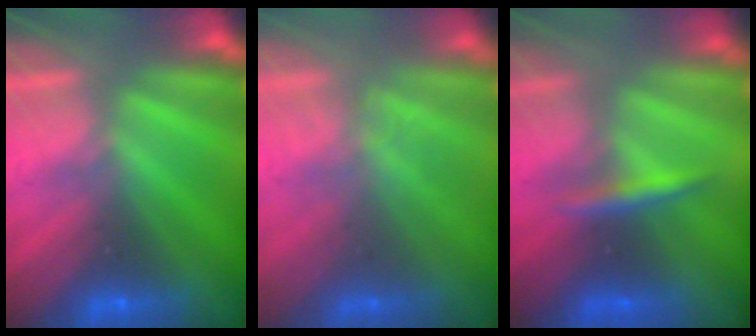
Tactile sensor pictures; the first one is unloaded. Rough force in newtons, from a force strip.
{"total": 1.7}
{"total": 2.4}